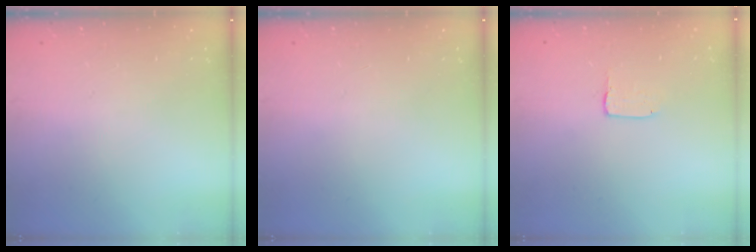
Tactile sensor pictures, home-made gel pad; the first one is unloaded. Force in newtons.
{"total": 0.0}
{"total": 1.7, "press": 1.6, "slide": 0.1}